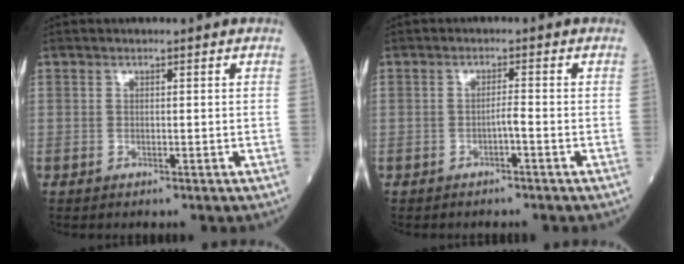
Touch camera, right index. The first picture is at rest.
{"total": 1.4, "force": [-0.8, -0.1, 1.1], "torque": [-0.020, 0.002, -0.015]}